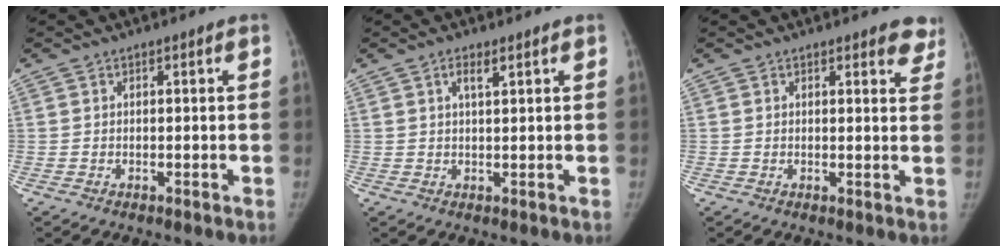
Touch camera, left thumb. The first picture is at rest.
{"total": 2.5, "force": [1.4, 0.7, 1.9], "torque": [-0.036, -0.004, 0.025]}
{"total": 4.2, "force": [3.4, 1.7, 1.7], "torque": [0.012, -0.016, 0.027]}